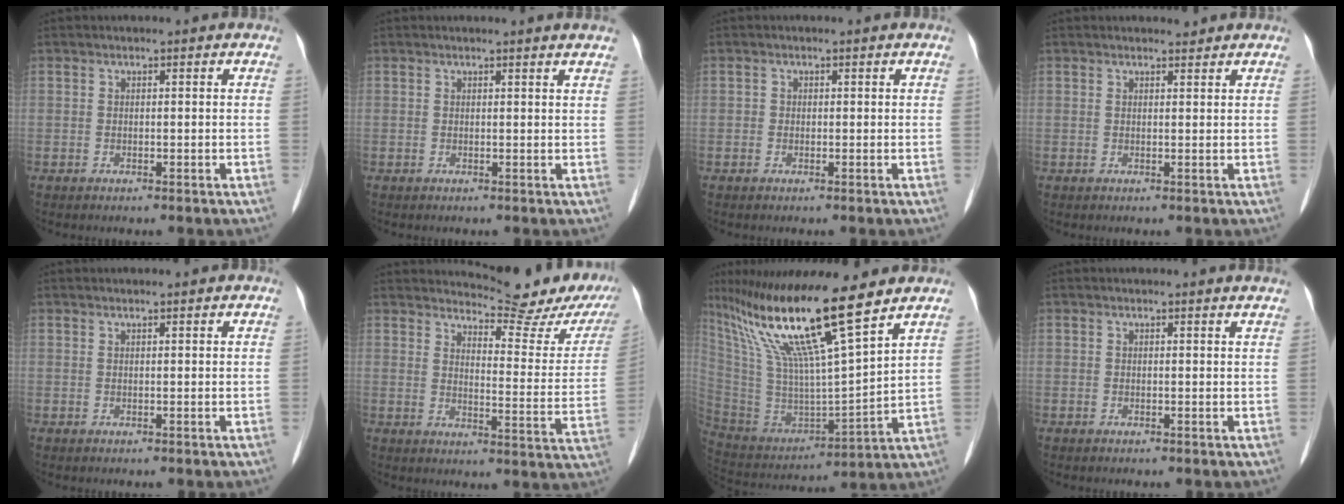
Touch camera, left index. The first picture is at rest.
{"total": 2.8, "force": [2.7, -0.3, 0.9], "torque": [-0.015, 0.001, 0.018]}
{"total": 0.5, "force": [0.0, 0.5, 0.1], "torque": [0.002, 0.003, -0.004]}
{"total": 1.3, "force": [1.3, 0.2, 0.1], "torque": [-0.010, -0.003, 0.022]}
{"total": 1.1, "force": [0.9, 0.0, 0.6], "torque": [-0.011, 0.008, 0.016]}
{"total": 13.9, "force": [13.2, 1.5, 4.4], "torque": [-0.049, -0.062, 0.148]}
{"total": 19.9, "force": [13.8, 0.7, 14.3], "torque": [-0.273, -0.002, 0.256]}
{"total": 1.7, "force": [1.6, -0.2, 0.3], "torque": [-0.017, -0.002, 0.010]}